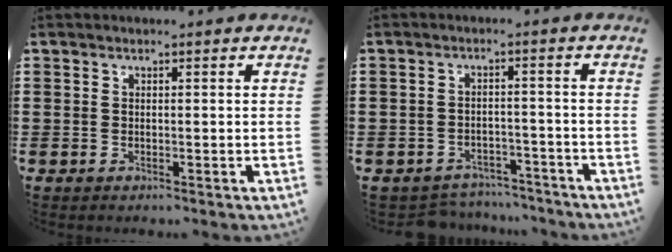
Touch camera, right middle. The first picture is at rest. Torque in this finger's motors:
{"motor_torque": [0.07, -0.01, 0.06, 0.01]}